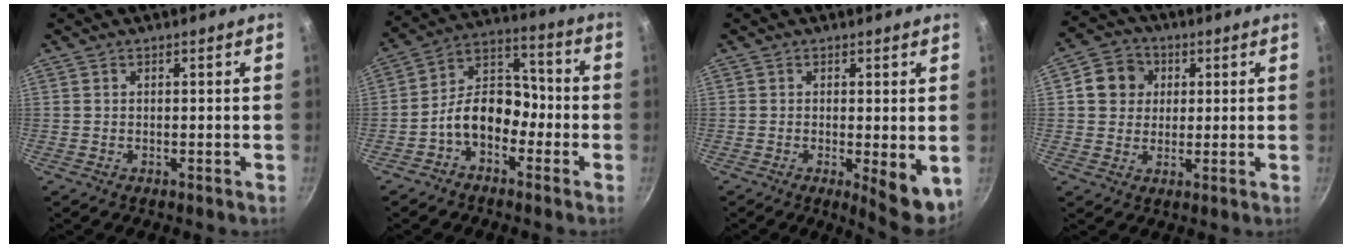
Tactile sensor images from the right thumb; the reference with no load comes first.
{"total": 10.8, "force": [-4.0, 7.5, 6.8], "torque": [-0.070, 0.058, -0.090]}
{"total": 6.8, "force": [-0.8, 2.3, 6.4], "torque": [-0.076, -0.011, -0.006]}
{"total": 7.8, "force": [2.0, 7.0, 2.9], "torque": [-0.016, 0.010, 0.023]}